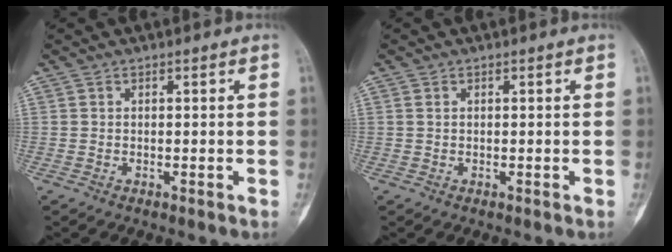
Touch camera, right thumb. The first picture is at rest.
{"total": 0.6, "force": [0.3, 0.4, 0.4], "torque": [-0.006, 0.002, 0.006]}